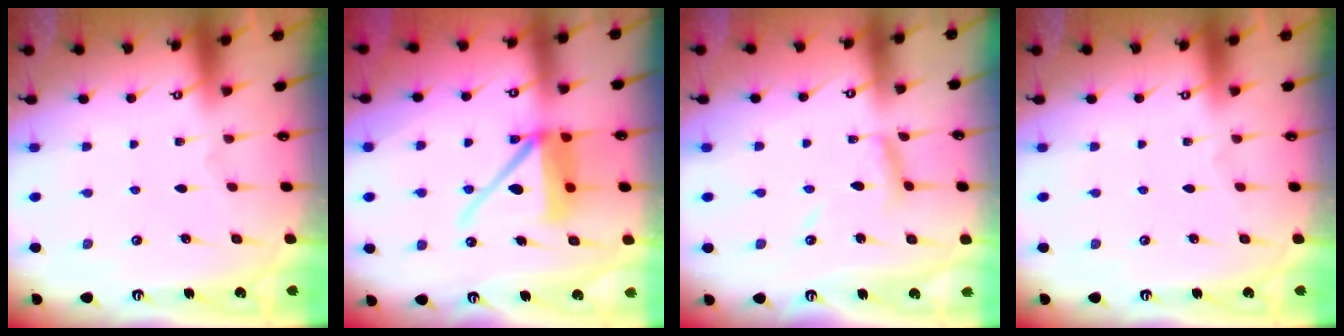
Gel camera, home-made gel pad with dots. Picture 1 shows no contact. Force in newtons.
{"total": 13.4, "press": 13.3, "slide": 1.6}
{"total": 8.2, "press": 8.1, "slide": 0.6}
{"total": 0.0}